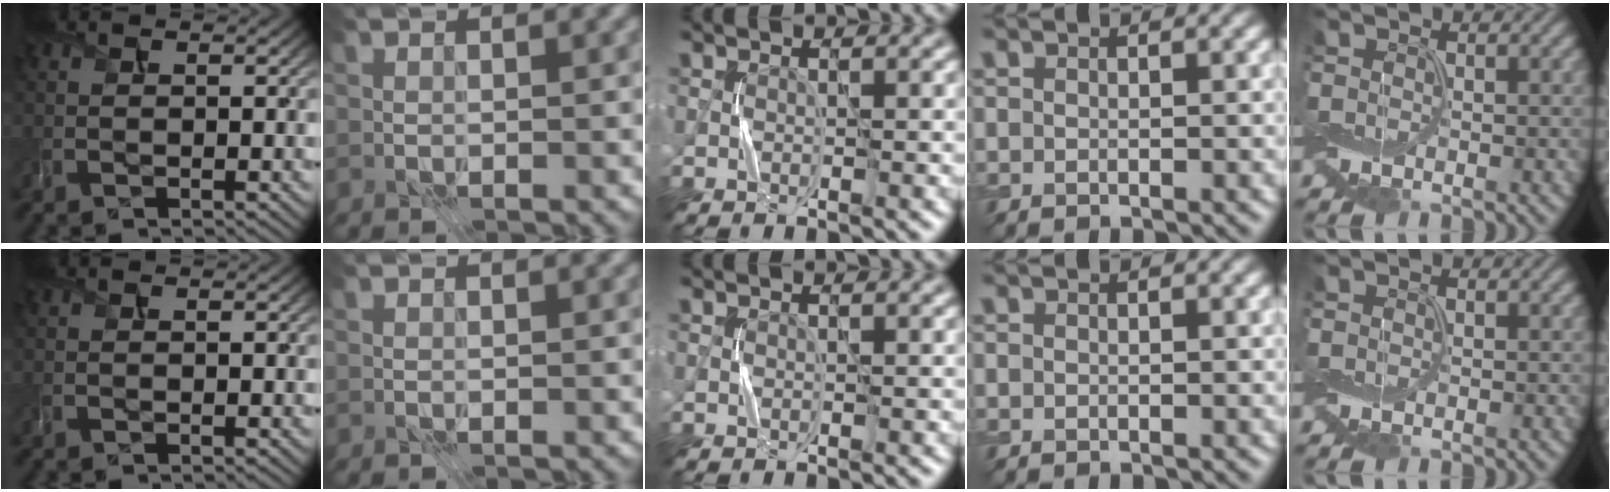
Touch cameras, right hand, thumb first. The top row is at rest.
{}